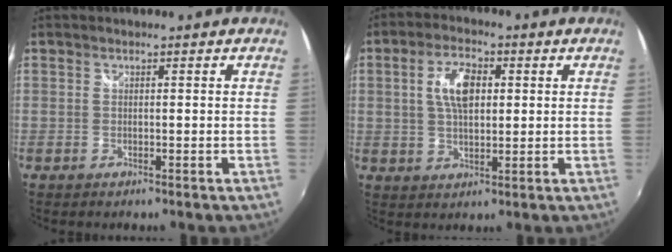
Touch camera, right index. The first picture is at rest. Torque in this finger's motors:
{"motor_torque": [1.24, 0.34, 0.54, 0.13]}